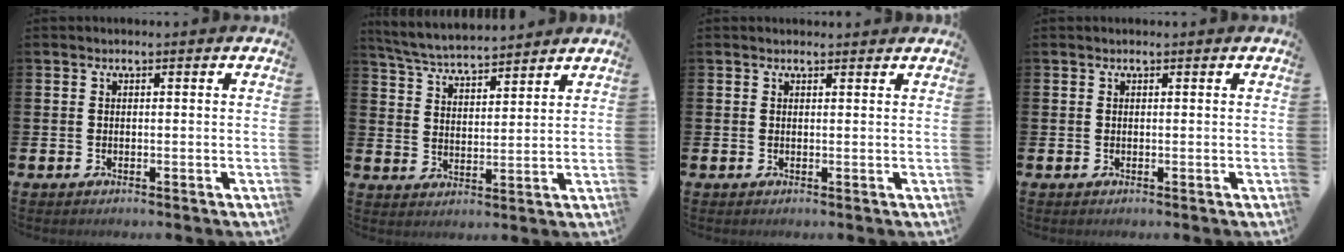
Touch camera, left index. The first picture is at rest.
{"total": 5.2, "force": [5.1, 0.4, 0.7], "torque": [-0.040, -0.032, 0.091]}
{"total": 0.6, "force": [0.6, 0.1, 0.1], "torque": [0.006, -0.002, 0.009]}
{"total": 0.0}